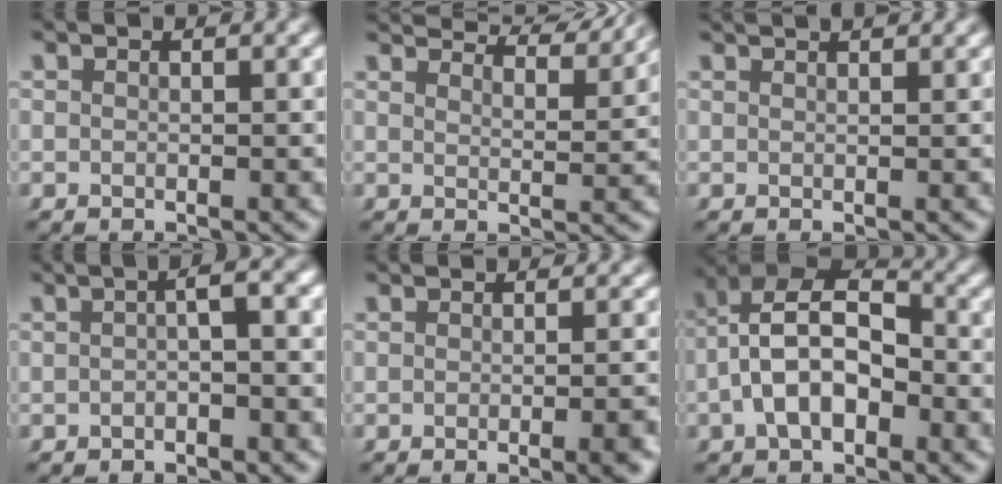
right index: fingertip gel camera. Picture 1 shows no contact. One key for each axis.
{"total": 6.3, "fx": 6.0, "fy": 0.2, "fz": 1.9, "tx": -0.025, "ty": 0.006, "tz": 0.091}
{"total": 1.4, "fx": 1.1, "fy": -0.3, "fz": 0.7, "tx": -0.001, "ty": 0.003, "tz": 0.018}
{"total": 2.4, "fx": -0.3, "fy": 0.3, "fz": 2.3, "tx": -0.027, "ty": 0.012, "tz": -0.009}
{"total": 2.2, "fx": -0.9, "fy": 0.2, "fz": 2.0, "tx": -0.020, "ty": 0.009, "tz": -0.022}
{"total": 8.5, "fx": 0.4, "fy": 6.2, "fz": 5.8, "tx": -0.114, "ty": -0.010, "tz": -0.001}